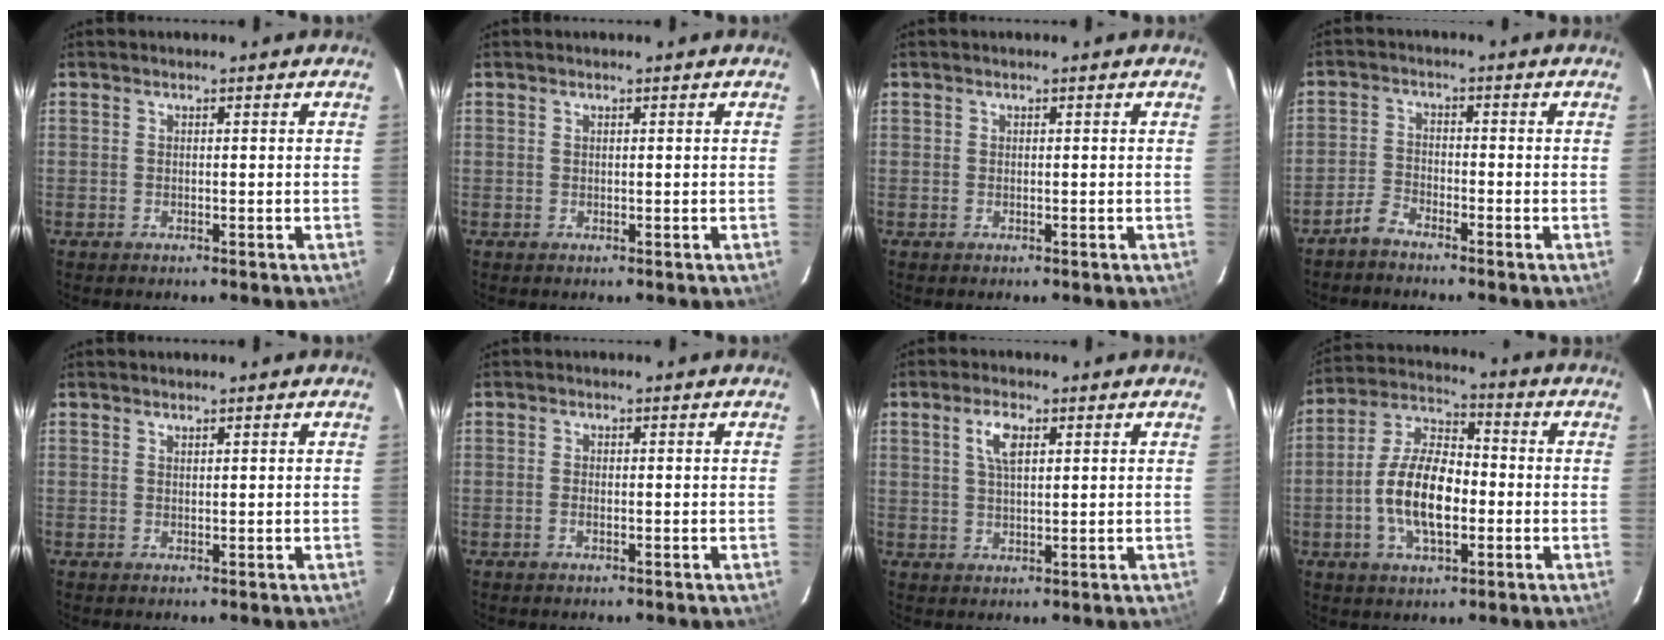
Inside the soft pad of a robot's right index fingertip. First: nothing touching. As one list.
[{"total": 0.0}, {"total": 0.0}, {"total": 3.2, "force": [-2.8, 1.0, 0.9], "torque": [-0.031, 0.008, -0.060]}, {"total": 0.5, "force": [0.5, 0.1, 0.1], "torque": [-0.002, 0.002, 0.011]}, {"total": 1.0, "force": [-0.5, 0.4, 0.8], "torque": [-0.018, 0.002, -0.010]}, {"total": 4.5, "force": [1.8, 1.8, 3.7], "torque": [-0.069, 0.008, 0.035]}, {"total": 12.8, "force": [-2.8, 6.0, 11.0], "torque": [-0.223, 0.013, -0.052]}]